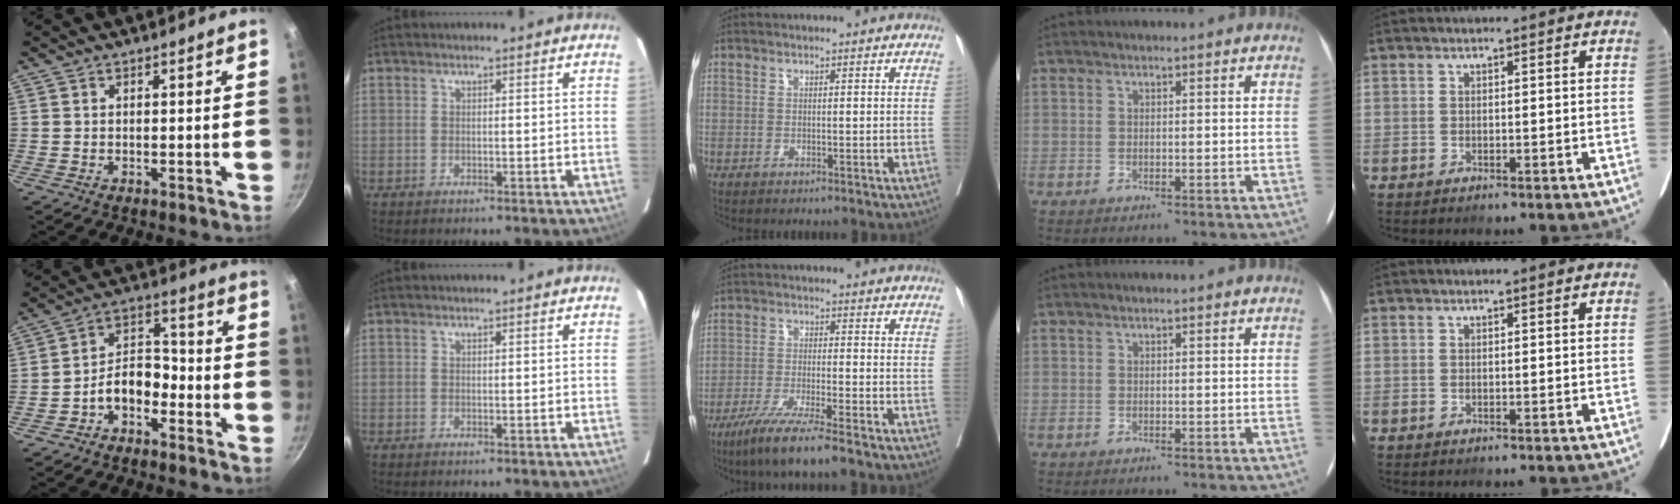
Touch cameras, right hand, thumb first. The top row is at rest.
{"thumb": {"total": 8.3, "force": [-3.6, 5.3, 5.4], "torque": [-0.074, 0.050, -0.073]}, "middle": {"total": 8.6, "force": [-6.3, -0.3, 5.8], "torque": [-0.101, -0.025, -0.110]}}